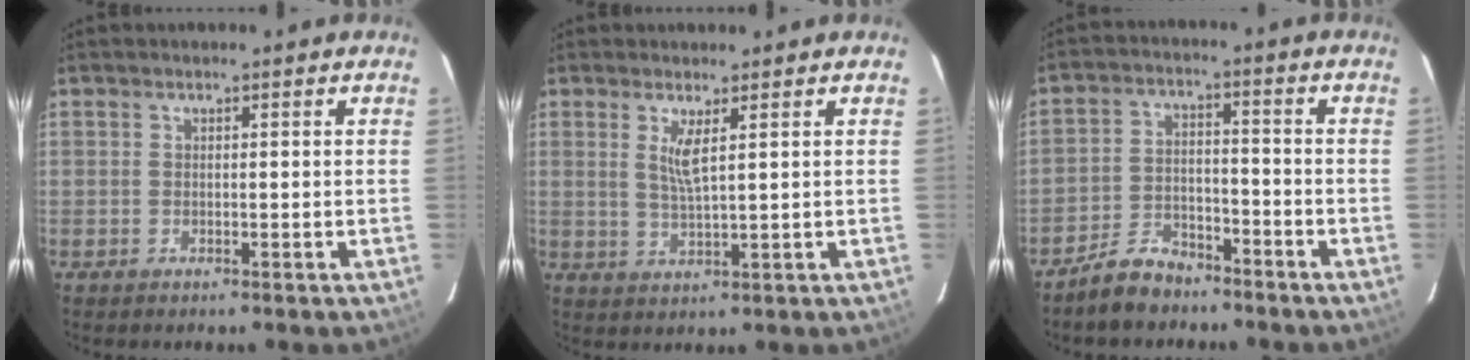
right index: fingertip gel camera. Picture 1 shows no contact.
{"total": 3.7, "force": [1.5, 0.2, 3.4], "torque": [-0.066, -0.008, 0.027]}
{"total": 7.1, "force": [-5.8, 3.4, 2.2], "torque": [-0.062, 0.018, -0.098]}